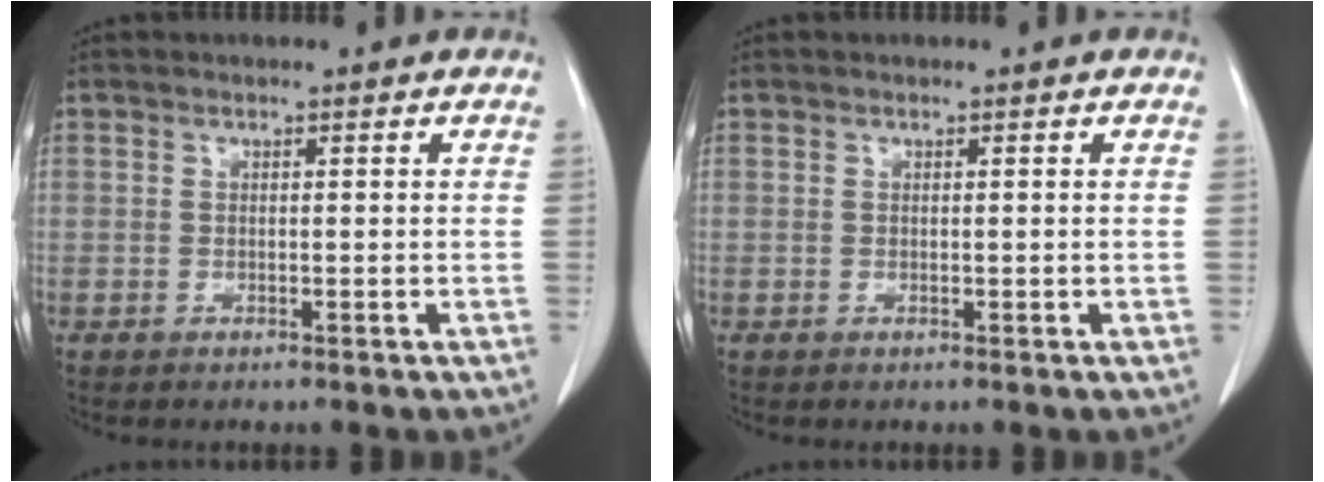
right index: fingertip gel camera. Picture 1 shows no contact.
{"total": 0.0}